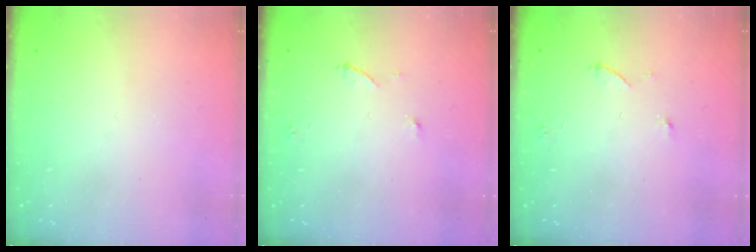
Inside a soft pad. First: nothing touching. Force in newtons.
{"total": 4.4, "press": 4.3, "slide": 0.4}
{"total": 4.4, "press": 4.3, "slide": 0.4}